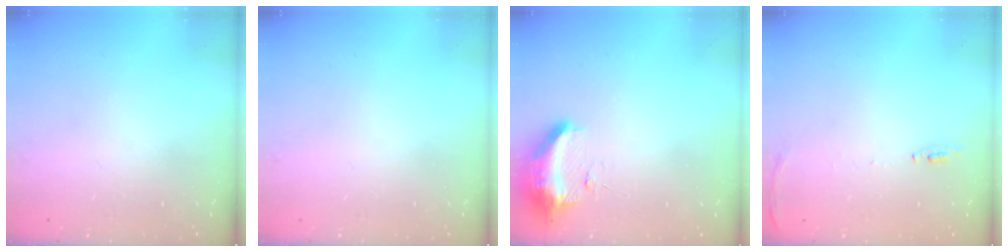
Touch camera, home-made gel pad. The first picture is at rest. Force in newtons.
{"total": 0.0}
{"total": 10.0, "press": 10.0, "slide": 0.4}
{"total": 6.1, "press": 6.0, "slide": 0.9}